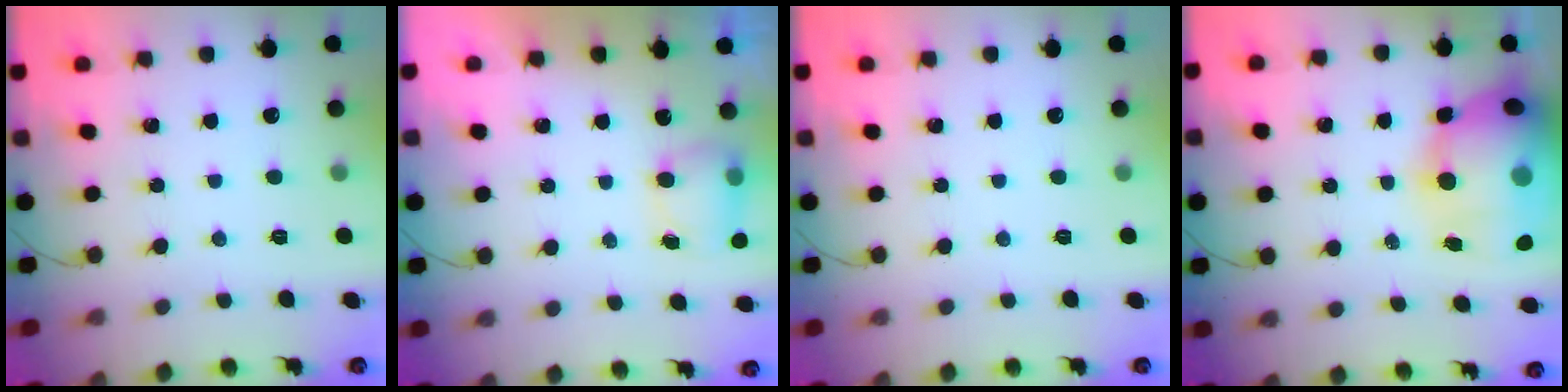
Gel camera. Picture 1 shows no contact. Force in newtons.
{"total": 5.8, "press": 5.8, "slide": 0.6}
{"total": 0.0}
{"total": 24.2, "press": 23.6, "slide": 5.5}